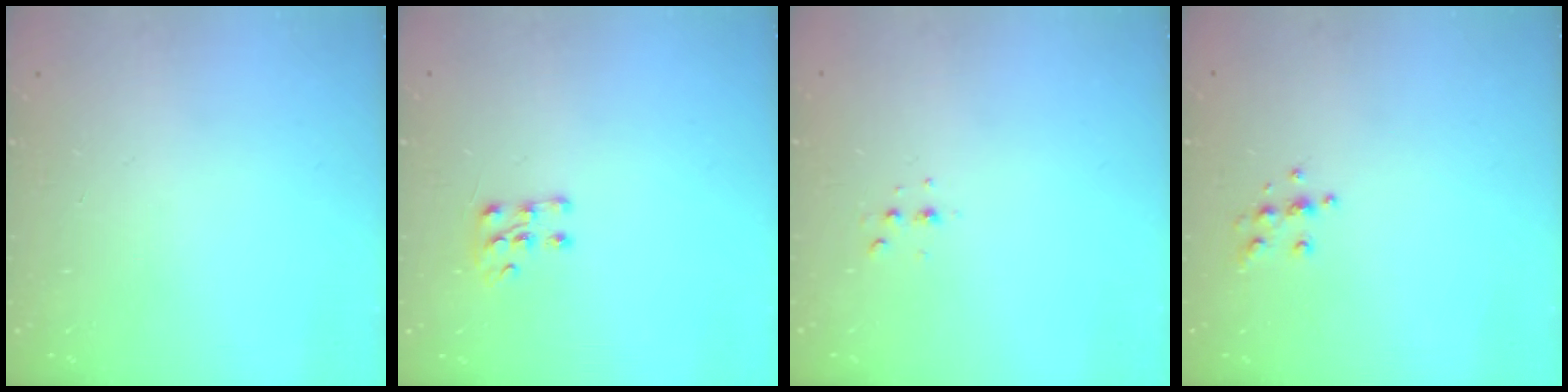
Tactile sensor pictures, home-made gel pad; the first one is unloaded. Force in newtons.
{"total": 6.3, "press": 6.1, "slide": 1.6}
{"total": 2.8, "press": 2.8, "slide": 0.7}
{"total": 6.2, "press": 6.2, "slide": 0.6}